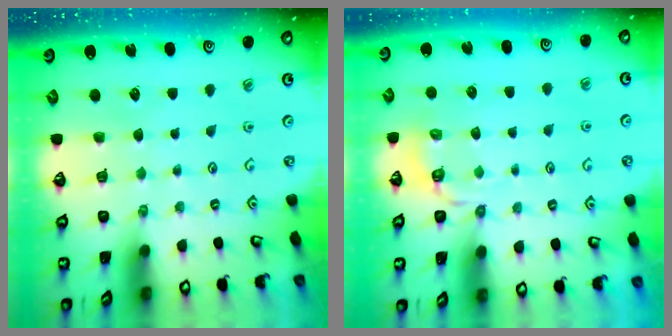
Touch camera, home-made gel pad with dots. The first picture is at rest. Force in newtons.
{"total": 3.4, "press": 2.9, "slide": 1.8}